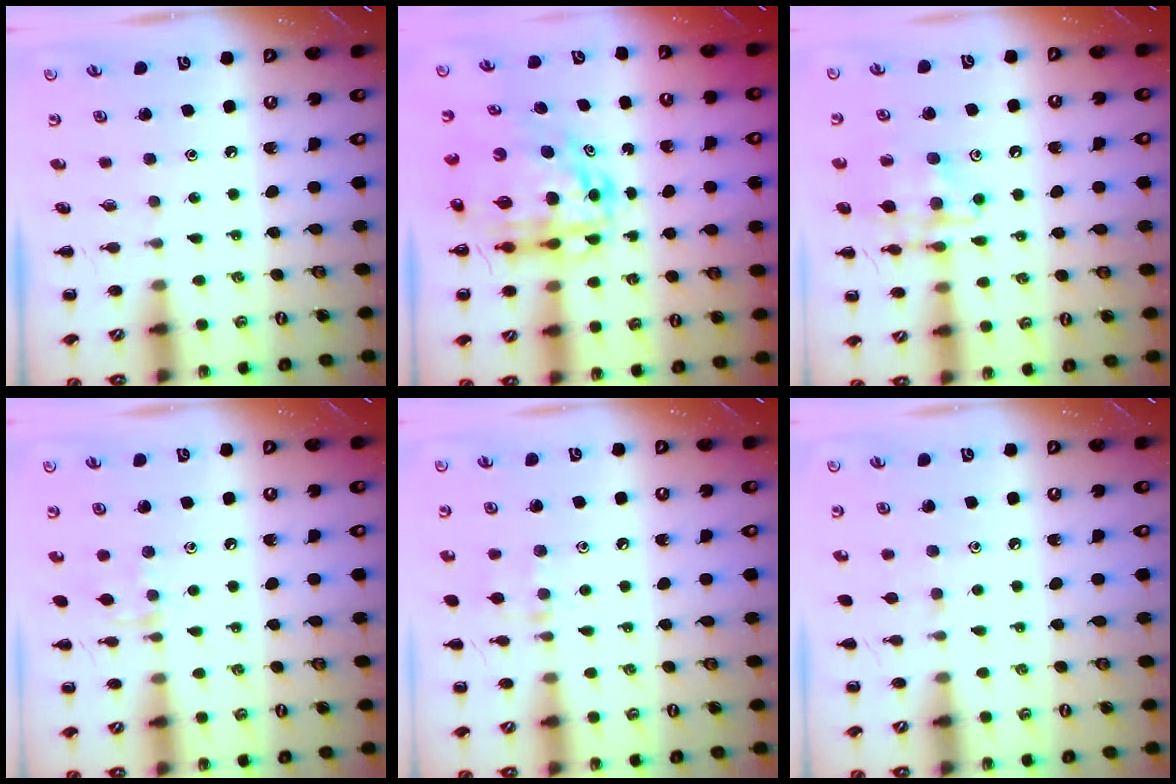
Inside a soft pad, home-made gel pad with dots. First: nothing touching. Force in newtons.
{"total": 11.3, "press": 10.9, "slide": 3.0}
{"total": 13.4, "press": 13.2, "slide": 2.4}
{"total": 5.9, "press": 5.8, "slide": 1.0}
{"total": 7.8, "press": 7.5, "slide": 2.2}
{"total": 3.3, "press": 3.0, "slide": 1.5}